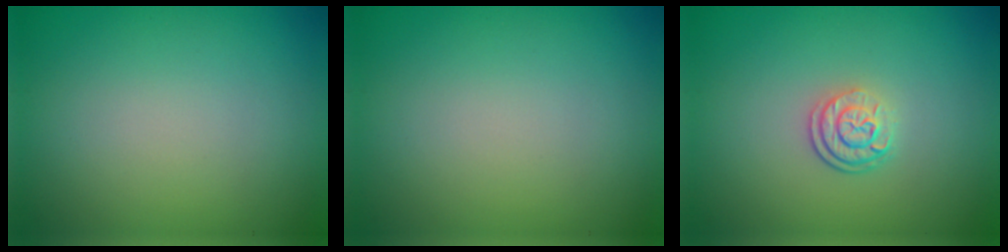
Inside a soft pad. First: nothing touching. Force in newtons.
{"total": 0.0}
{"total": 2.5, "press": 1.9, "slide": 1.6}